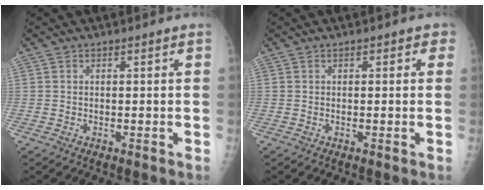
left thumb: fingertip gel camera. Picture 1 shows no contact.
{"total": 1.4, "force": [0.5, 0.9, 0.9], "torque": [0.005, 0.003, 0.001]}